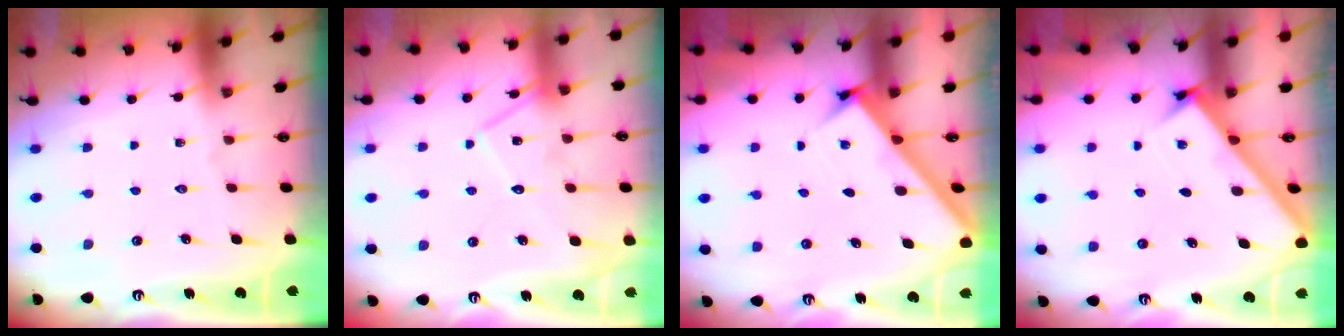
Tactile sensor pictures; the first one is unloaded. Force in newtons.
{"total": 13.9, "press": 13.9, "slide": 1.2}
{"total": 2.6, "press": 2.6, "slide": 0.3}
{"total": 2.7, "press": 2.7, "slide": 0.3}